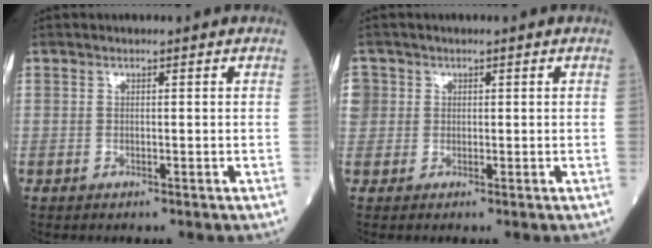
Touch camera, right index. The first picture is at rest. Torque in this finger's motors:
{"motor_torque": [0.02, 0.05, -0.03, -0.01]}